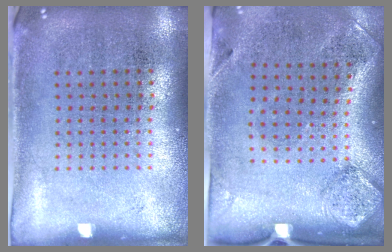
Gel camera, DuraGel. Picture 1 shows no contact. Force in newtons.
{"total": 1.9, "press": 1.1, "slide": 1.6}